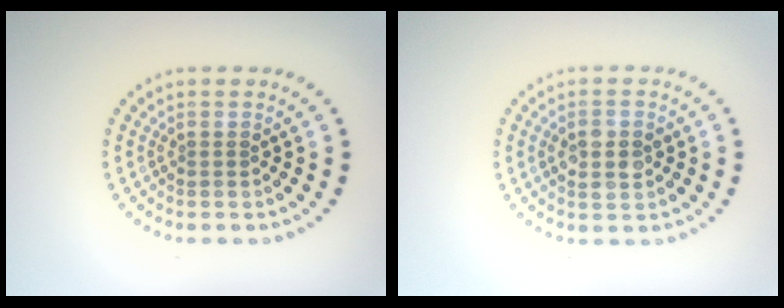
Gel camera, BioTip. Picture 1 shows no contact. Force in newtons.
{"total": 2.6, "press": 2.6, "slide": 0.1}